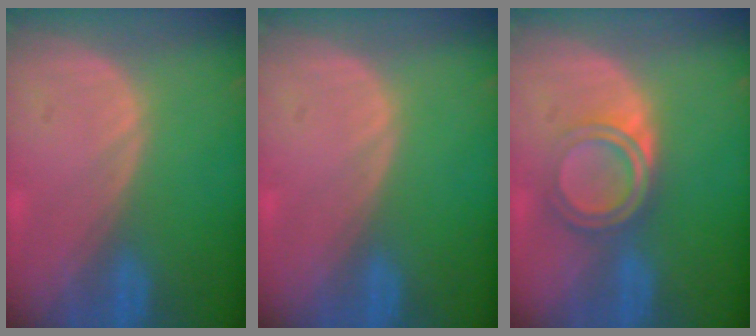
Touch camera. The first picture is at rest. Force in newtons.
{"total": 0.0}
{"total": 5.2, "press": 4.8, "slide": 1.9}